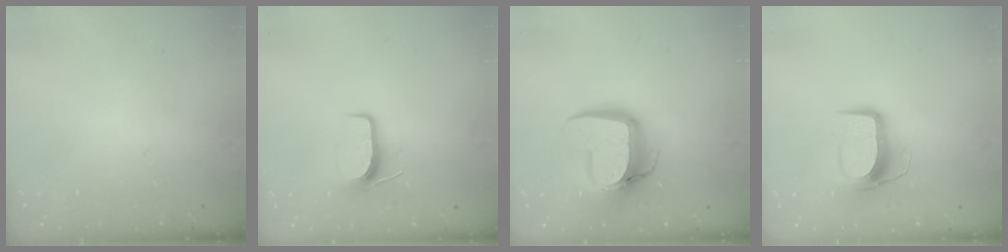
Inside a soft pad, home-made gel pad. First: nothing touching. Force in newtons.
{"total": 7.0, "press": 7.0, "slide": 0.6}
{"total": 15.5, "press": 15.5, "slide": 1.2}
{"total": 10.1, "press": 10.1, "slide": 0.5}